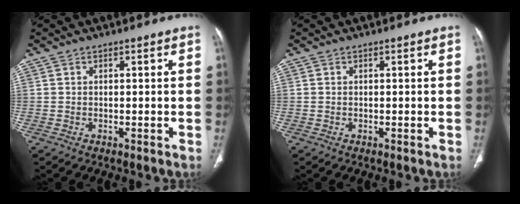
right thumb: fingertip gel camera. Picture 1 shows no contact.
{"total": 0.0}